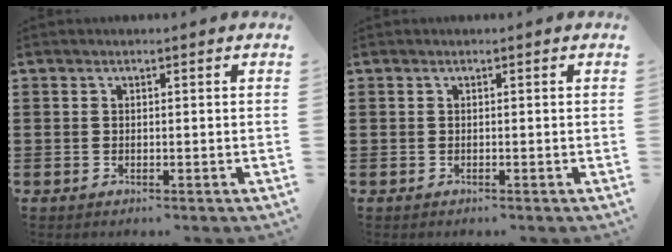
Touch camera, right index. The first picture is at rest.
{"total": 0.0}